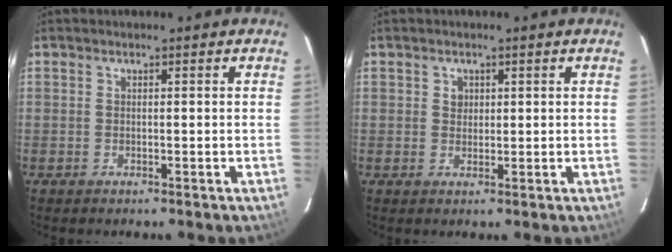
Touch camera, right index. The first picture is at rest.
{"total": 1.7, "force": [0.6, 1.6, 0.3], "torque": [-0.002, 0.006, 0.009]}